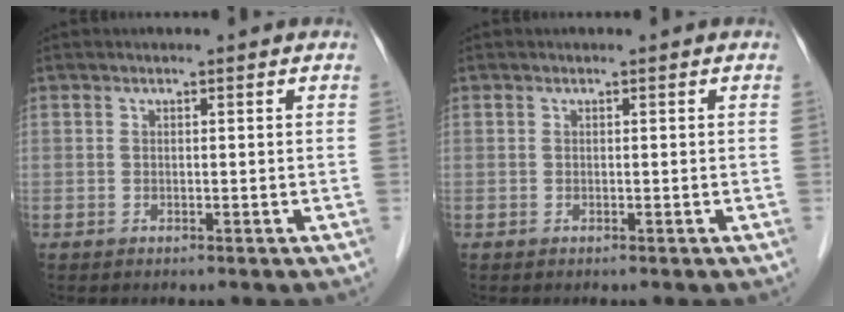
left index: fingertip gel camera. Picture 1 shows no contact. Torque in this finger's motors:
{"motor_torque": [-0.06, 0.09, -0.01, 0.00]}